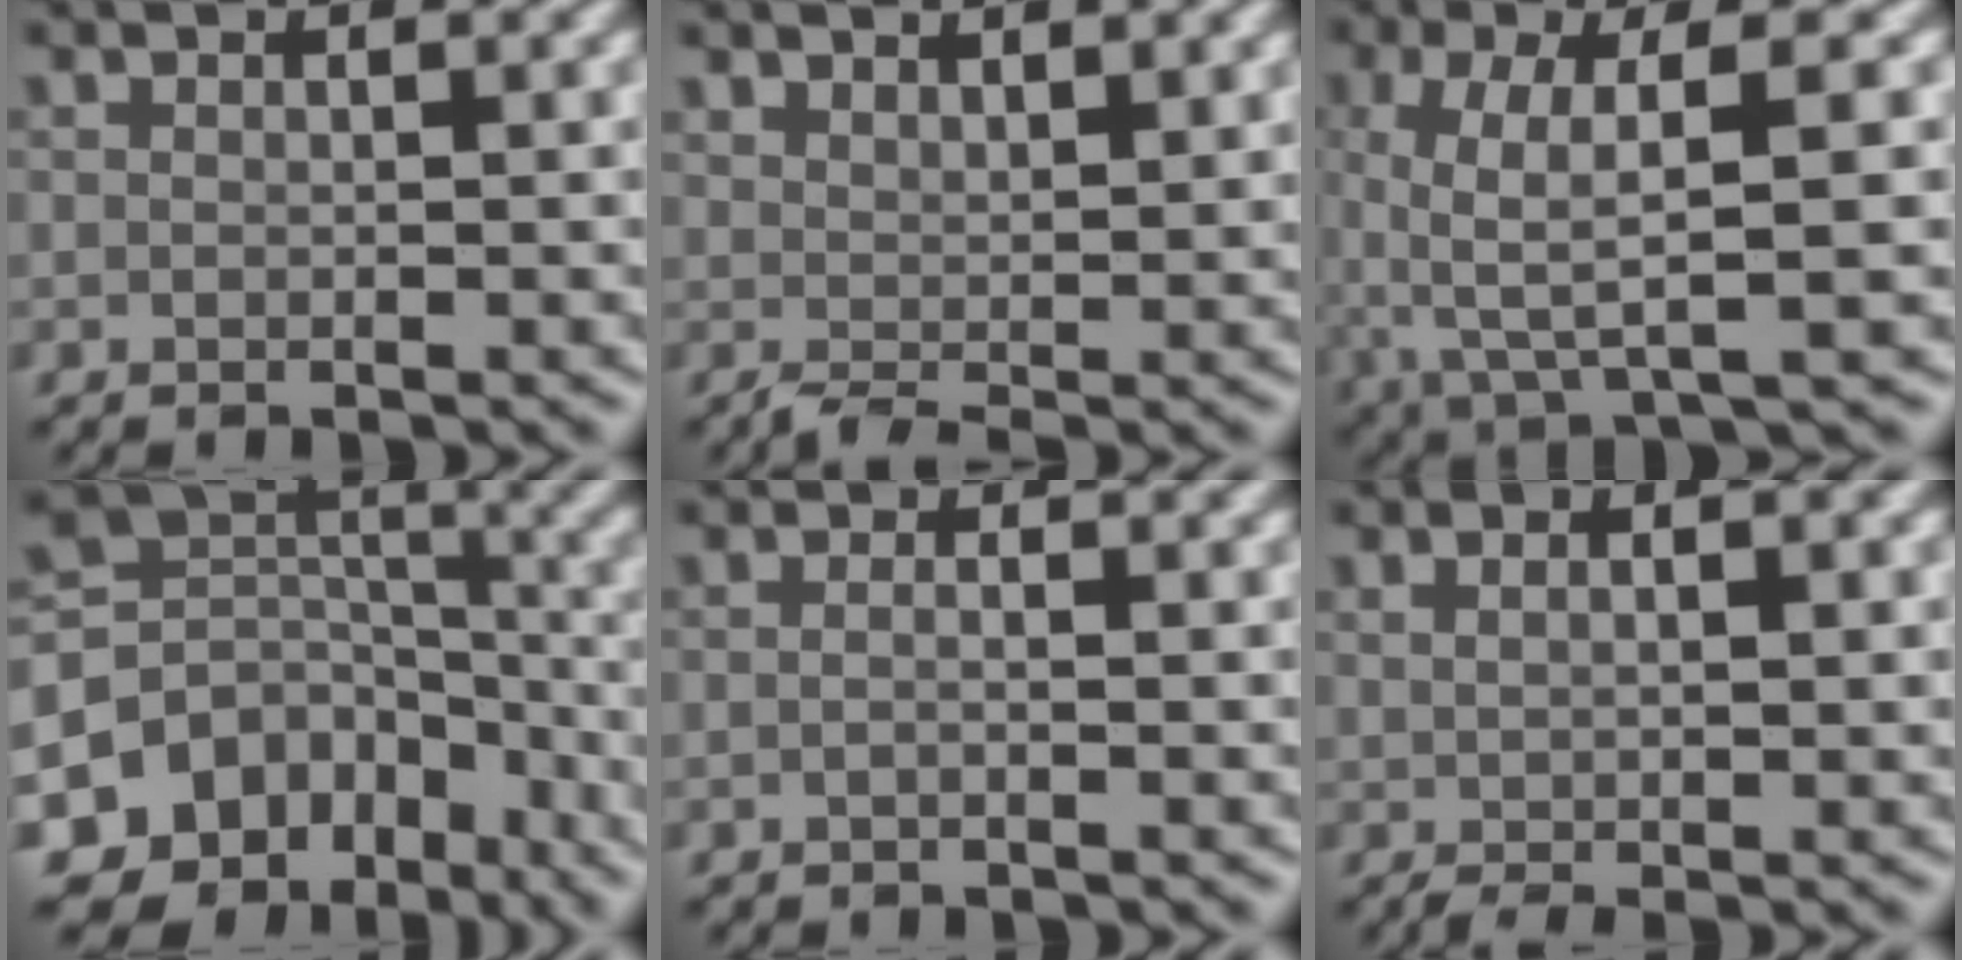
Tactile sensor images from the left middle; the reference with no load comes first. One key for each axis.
{"total": 1.9, "fx": 1.2, "fy": 0.7, "fz": 1.3, "tx": -0.023, "ty": 0.001, "tz": 0.023}
{"total": 7.7, "fx": 0.5, "fy": 2.2, "fz": 7.3, "tx": -0.144, "ty": 0.001, "tz": 0.007}
{"total": 10.4, "fx": -5.3, "fy": 7.9, "fz": 4.1, "tx": -0.089, "ty": -0.001, "tz": -0.080}
{"total": 0.6, "fx": -0.2, "fy": 0.1, "fz": 0.5, "tx": -0.013, "ty": -0.005, "tz": -0.009}
{"total": 2.6, "fx": 0.2, "fy": 0.8, "fz": 2.5, "tx": -0.037, "ty": -0.001, "tz": 0.008}